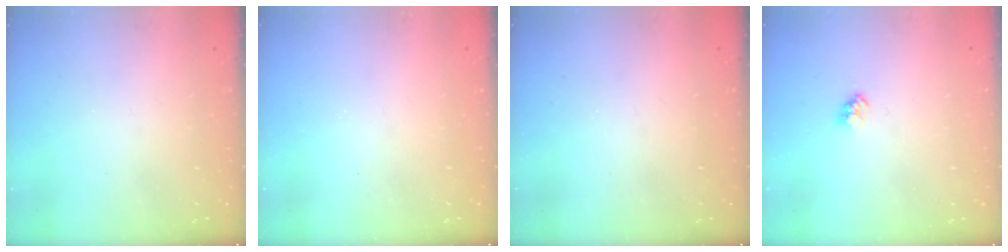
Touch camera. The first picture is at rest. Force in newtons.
{"total": 0.0}
{"total": 0.0}
{"total": 2.5, "press": 2.4, "slide": 0.4}